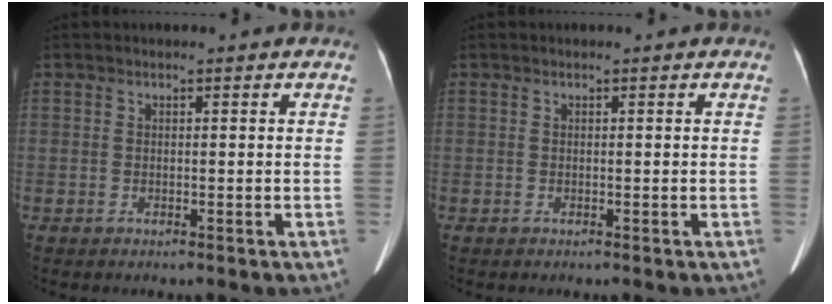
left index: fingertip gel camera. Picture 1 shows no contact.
{"total": 0.0}